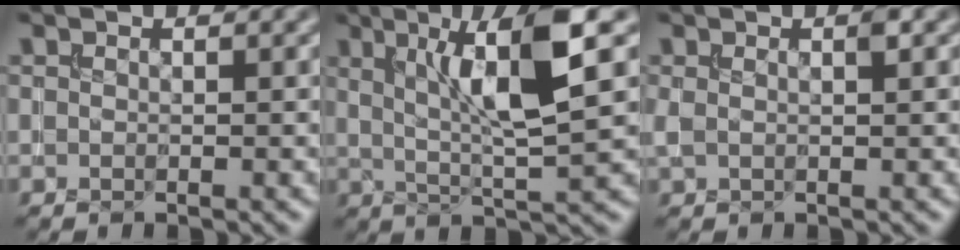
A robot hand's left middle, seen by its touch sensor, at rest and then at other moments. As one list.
[{"total": 7.9, "force": [2.2, 1.3, 7.5], "torque": [-0.124, -0.001, 0.042]}, {"total": 1.4, "force": [0.4, 0.3, 1.3], "torque": [-0.023, 0.000, 0.010]}]